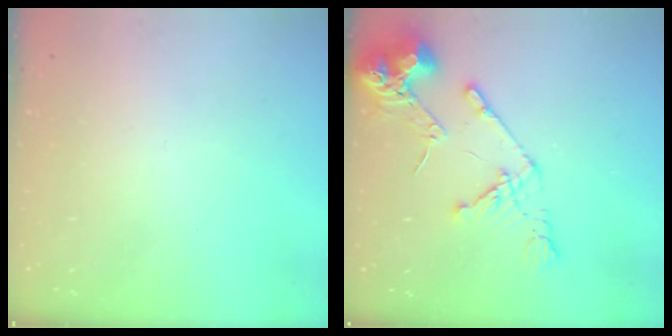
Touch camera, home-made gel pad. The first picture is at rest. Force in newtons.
{"total": 15.0, "press": 14.9, "slide": 1.8}